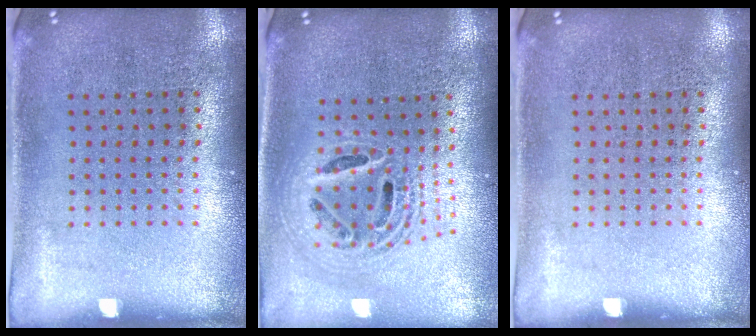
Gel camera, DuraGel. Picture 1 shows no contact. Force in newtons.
{"total": 2.1, "press": 1.7, "slide": 1.2}
{"total": 0.0}